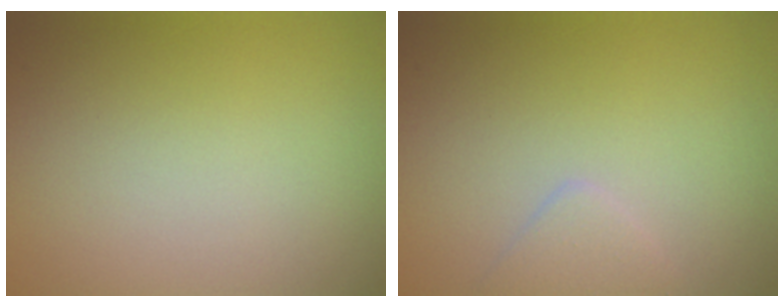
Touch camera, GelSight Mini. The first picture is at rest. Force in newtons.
{"total": 1.3, "press": 1.3, "slide": 0.0}